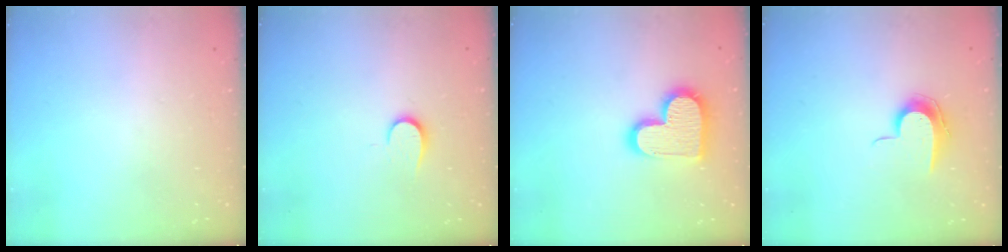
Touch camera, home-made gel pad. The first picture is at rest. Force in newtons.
{"total": 6.2, "press": 6.2, "slide": 0.7}
{"total": 16.0, "press": 16.0, "slide": 0.9}
{"total": 8.8, "press": 8.8, "slide": 0.8}